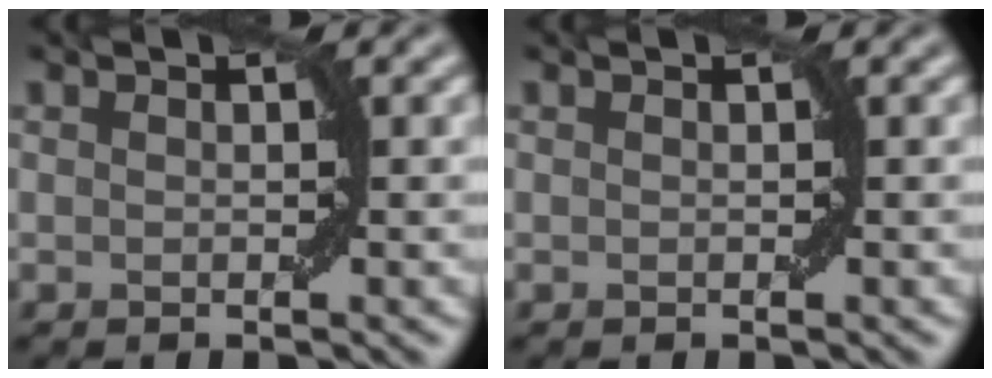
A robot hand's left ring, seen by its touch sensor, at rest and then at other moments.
{"total": 0.0}